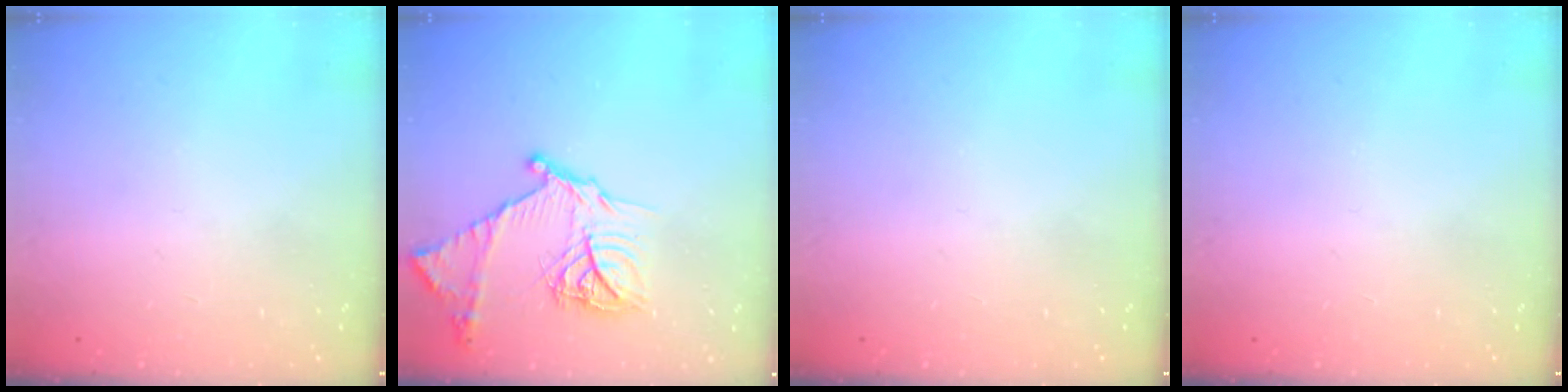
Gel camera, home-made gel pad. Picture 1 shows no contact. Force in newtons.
{"total": 19.1, "press": 19.0, "slide": 1.7}
{"total": 0.0}
{"total": 0.0}